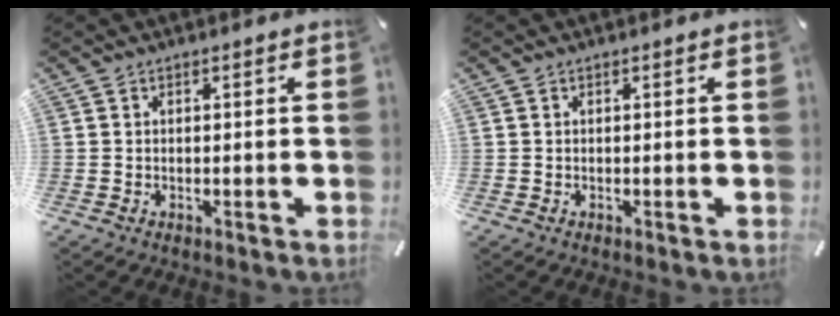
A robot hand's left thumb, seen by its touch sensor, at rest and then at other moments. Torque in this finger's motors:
{"motor_torque": [0.00, 0.00, 0.00, 0.00, 0.00]}